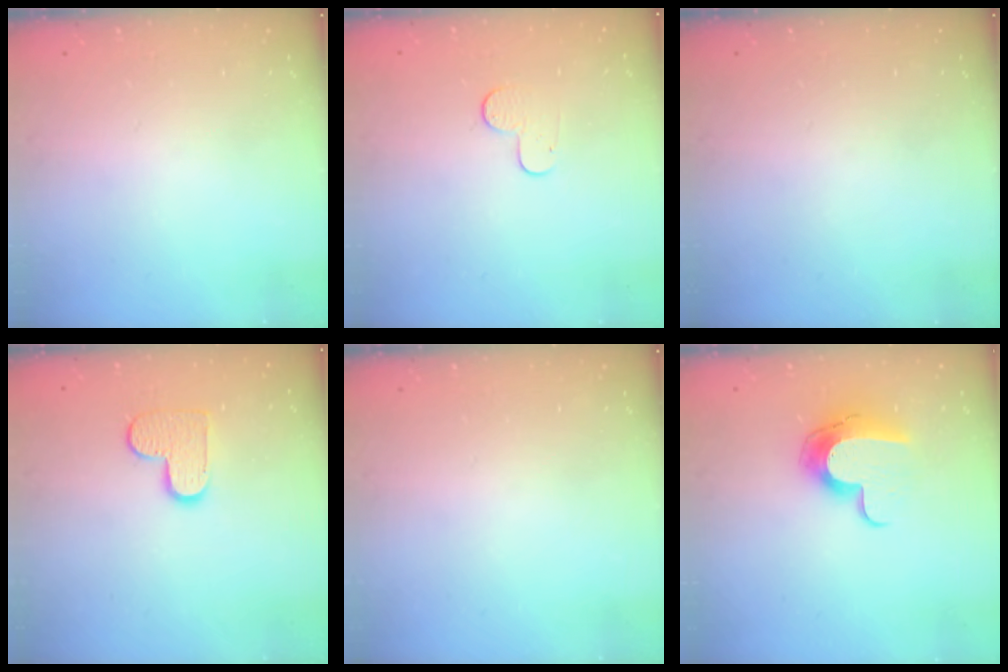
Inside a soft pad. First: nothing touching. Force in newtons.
{"total": 5.9, "press": 5.9, "slide": 0.4}
{"total": 0.0}
{"total": 8.9, "press": 8.9, "slide": 0.4}
{"total": 0.0}
{"total": 11.3, "press": 11.3, "slide": 0.2}